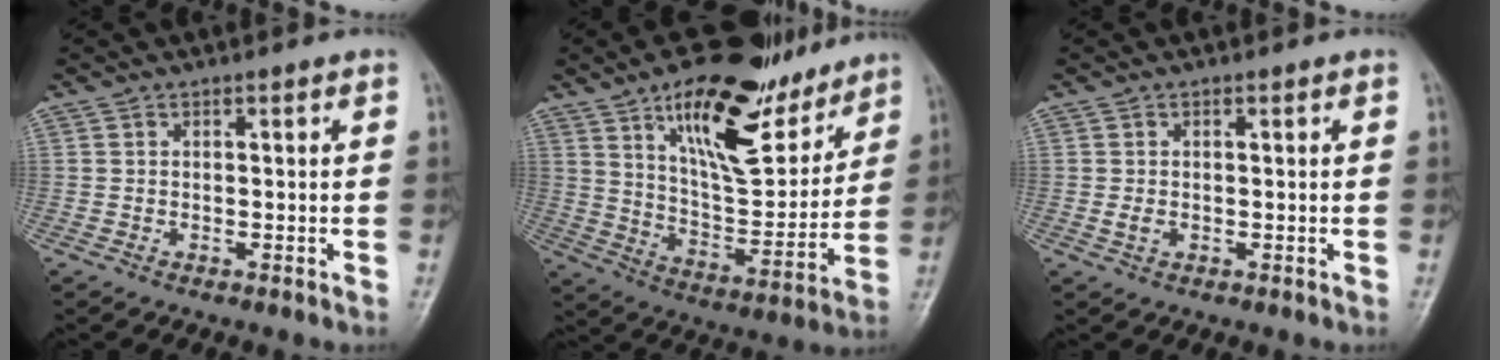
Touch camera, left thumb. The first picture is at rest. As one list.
[{"total": 21.6, "force": [13.3, 9.0, 14.5], "torque": [-0.176, -0.069, 0.224]}, {"total": 1.5, "force": [-0.2, 1.1, 1.0], "torque": [-0.017, -0.001, -0.003]}]